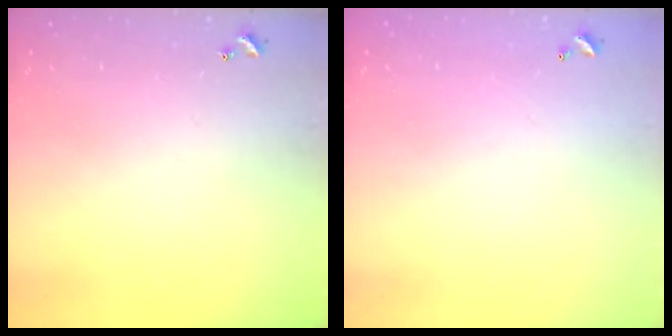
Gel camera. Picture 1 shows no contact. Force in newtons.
{"total": 2.8, "press": 2.8, "slide": 0.1}